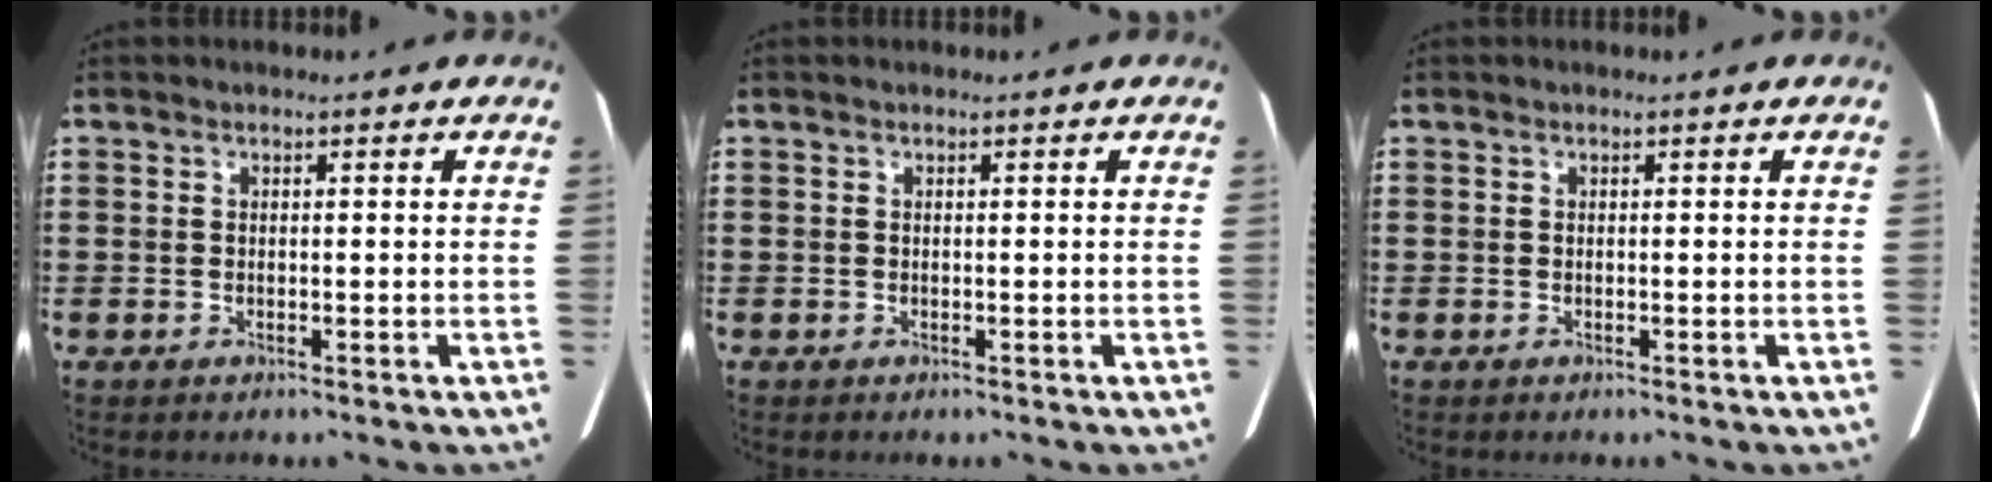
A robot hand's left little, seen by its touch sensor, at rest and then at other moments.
{"total": 0.0}
{"total": 0.0}